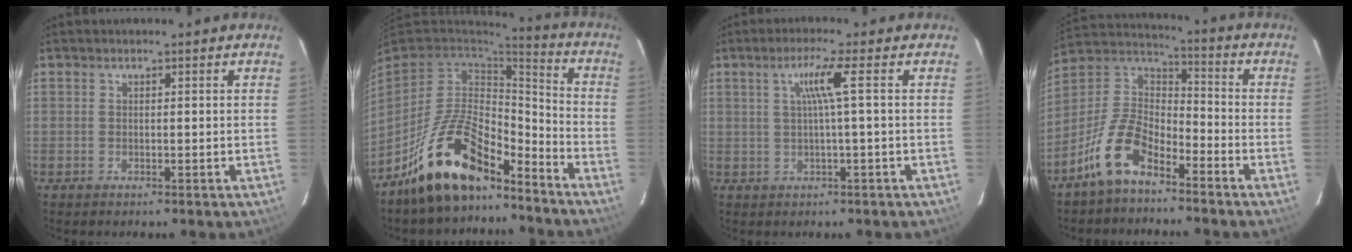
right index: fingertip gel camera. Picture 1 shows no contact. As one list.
[{"total": 16.6, "force": [-12.1, 6.3, 9.6], "torque": [-0.202, 0.007, -0.215]}, {"total": 4.0, "force": [0.5, -1.2, 3.8], "torque": [-0.067, 0.001, 0.011]}, {"total": 11.8, "force": [-7.7, 5.3, 7.1], "torque": [-0.160, 0.025, -0.155]}]